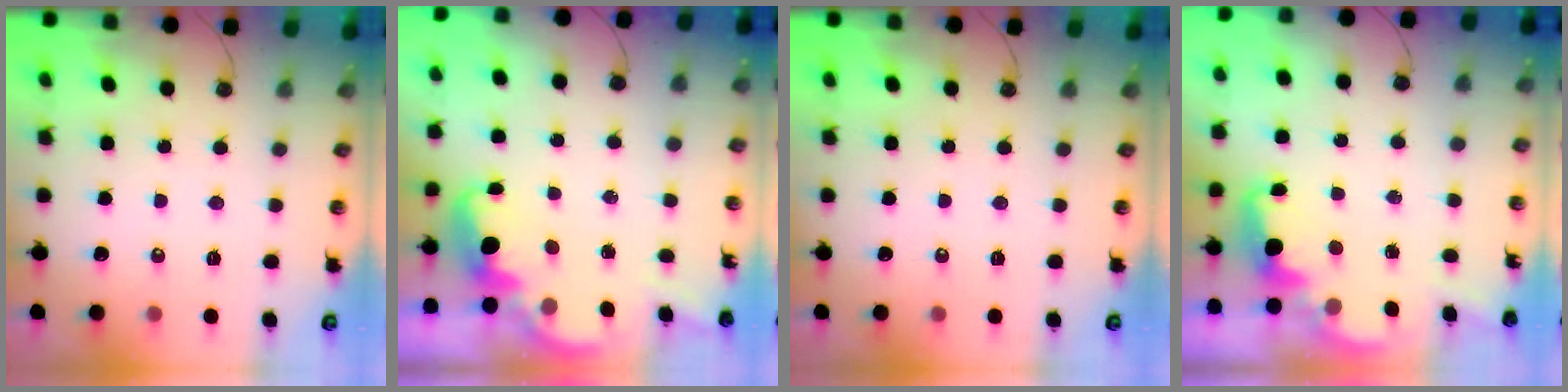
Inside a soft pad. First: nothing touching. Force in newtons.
{"total": 2.7, "press": 2.6, "slide": 0.4}
{"total": 0.0}
{"total": 2.5, "press": 2.5, "slide": 0.5}